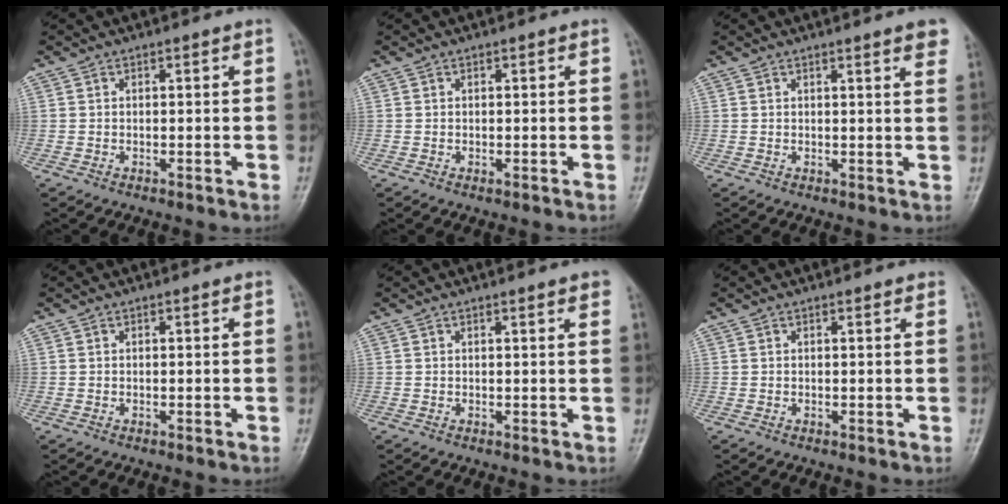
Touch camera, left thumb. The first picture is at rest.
{"total": 0.7, "force": [0.1, 0.4, 0.6], "torque": [-0.006, 0.000, 0.003]}
{"total": 5.1, "force": [3.5, 0.7, 3.7], "torque": [-0.031, -0.005, 0.033]}
{"total": 0.0}
{"total": 2.7, "force": [1.9, 0.3, 1.9], "torque": [-0.018, 0.001, 0.019]}
{"total": 0.8, "force": [0.6, 0.3, 0.4], "torque": [-0.007, 0.000, 0.004]}